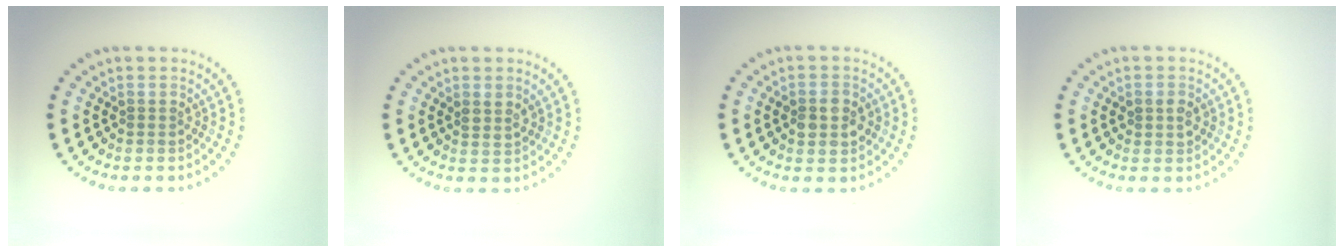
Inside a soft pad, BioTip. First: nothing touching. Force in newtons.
{"total": 1.3, "press": 1.1, "slide": 0.7}
{"total": 2.9, "press": 2.9, "slide": 0.0}
{"total": 1.5, "press": 1.5, "slide": 0.3}